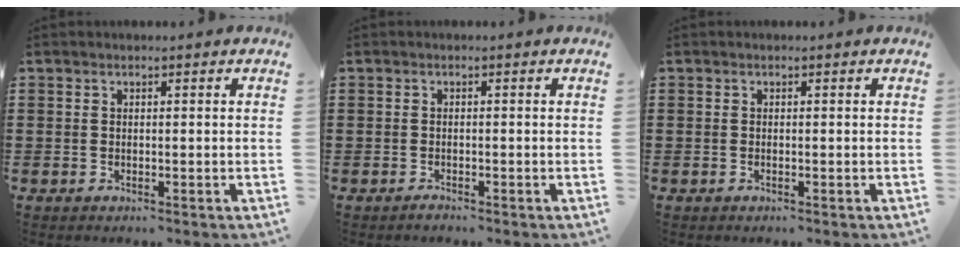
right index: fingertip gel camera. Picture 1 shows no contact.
{"total": 0.9, "force": [-0.9, 0.0, 0.0], "torque": [-0.002, -0.001, -0.018]}
{"total": 0.0}